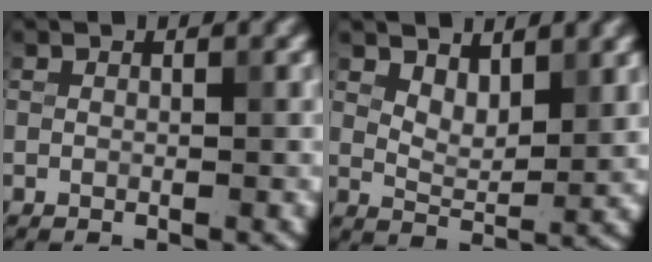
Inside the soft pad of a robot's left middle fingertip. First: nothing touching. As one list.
[{"total": 3.1, "force": [2.2, 1.2, 1.8], "torque": [-0.032, -0.008, 0.040]}]